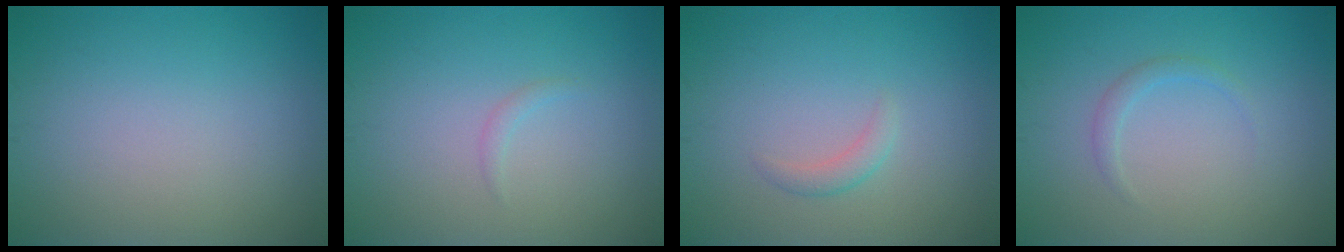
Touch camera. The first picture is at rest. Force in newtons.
{"total": 0.7, "press": 0.6, "slide": 0.1}
{"total": 1.2, "press": 1.2, "slide": 0.0}
{"total": 1.1, "press": 1.1, "slide": 0.1}